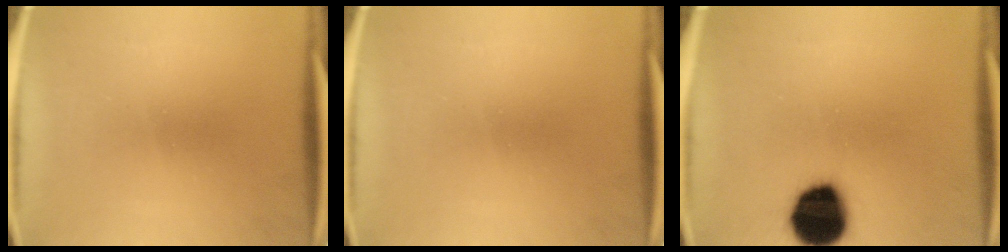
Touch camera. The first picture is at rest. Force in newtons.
{"total": 0.0}
{"total": 15.9}